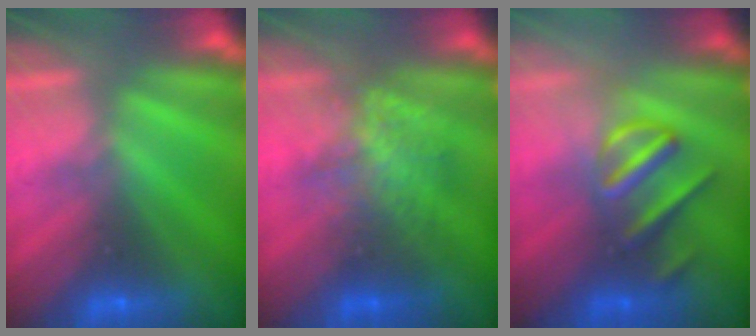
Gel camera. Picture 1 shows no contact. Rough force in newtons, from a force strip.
{"total": 2.3}
{"total": 3.0}